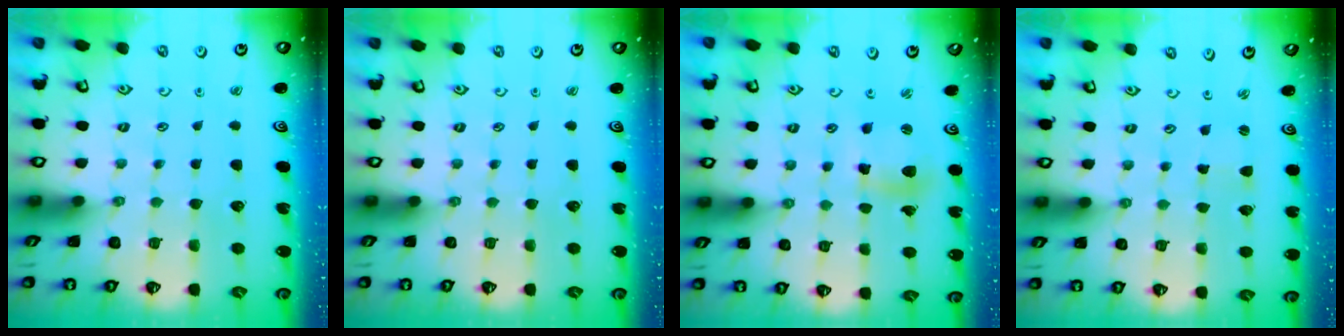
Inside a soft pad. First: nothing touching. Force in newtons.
{"total": 0.0}
{"total": 9.8, "press": 9.7, "slide": 1.3}
{"total": 1.1, "press": 1.1, "slide": 0.2}